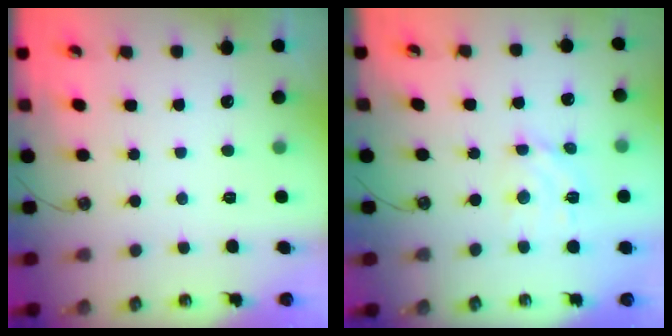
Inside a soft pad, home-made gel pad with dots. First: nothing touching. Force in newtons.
{"total": 6.9, "press": 6.9, "slide": 0.5}